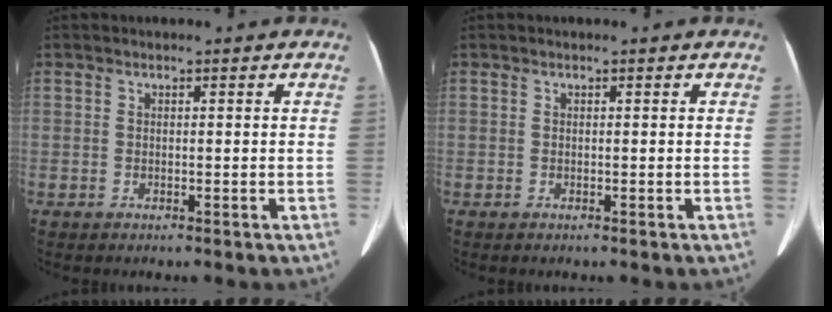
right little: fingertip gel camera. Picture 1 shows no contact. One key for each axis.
{"total": 0.0}